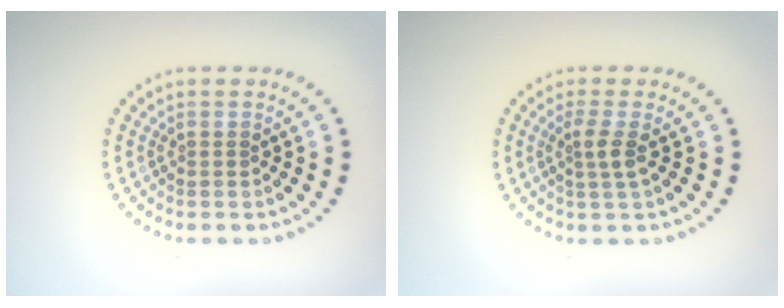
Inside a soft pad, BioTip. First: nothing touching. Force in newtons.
{"total": 1.8, "press": 1.4, "slide": 1.2}